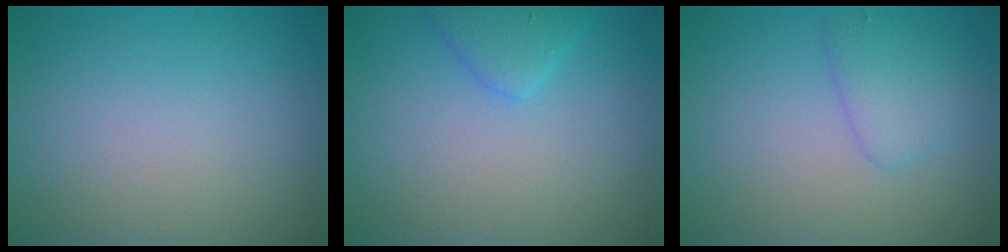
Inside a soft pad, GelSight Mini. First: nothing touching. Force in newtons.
{"total": 2.2, "press": 2.2, "slide": 0.2}
{"total": 2.3, "press": 2.3, "slide": 0.2}